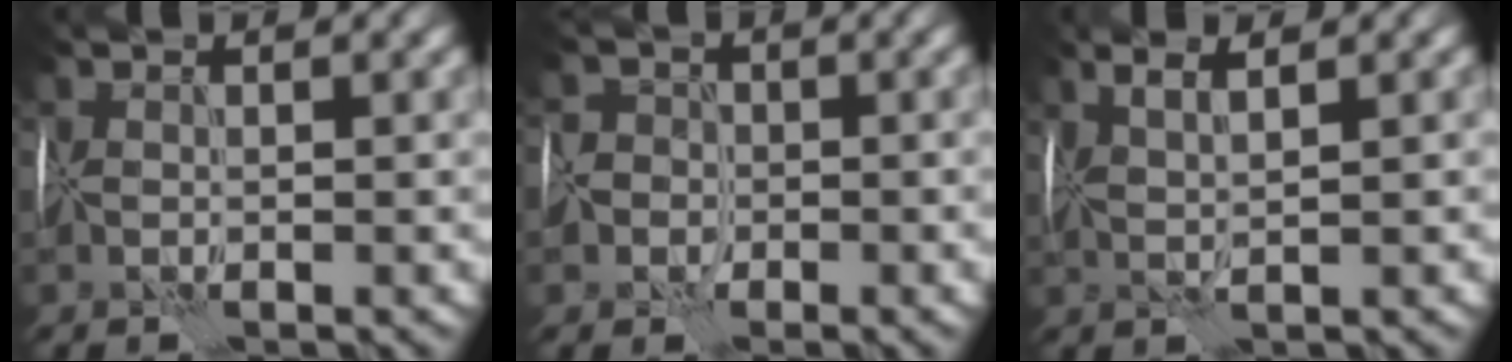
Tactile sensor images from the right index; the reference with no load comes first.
{"total": 7.4, "force": [-3.1, 6.2, 2.5], "torque": [-0.039, -0.004, -0.092]}
{"total": 2.7, "force": [1.3, 0.3, 2.3], "torque": [-0.033, 0.005, 0.012]}